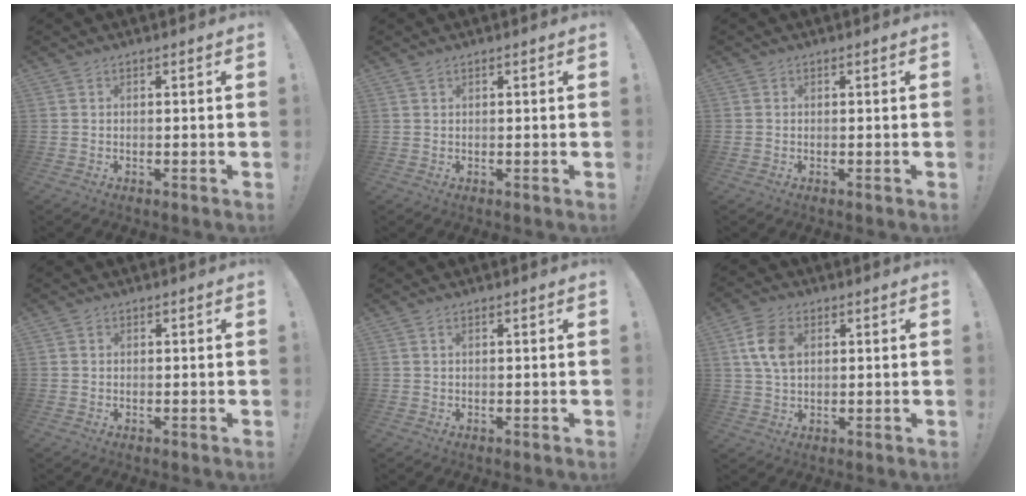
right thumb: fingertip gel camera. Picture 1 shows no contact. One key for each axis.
{"total": 0.8, "fx": 0.6, "fy": 0.3, "fz": 0.5, "tx": -0.009, "ty": 0.000, "tz": 0.011}
{"total": 0.0}
{"total": 0.7, "fx": 0.3, "fy": 0.6, "fz": -0.1, "tx": 0.007, "ty": -0.001, "tz": 0.005}
{"total": 0.6, "fx": 0.3, "fy": 0.2, "fz": 0.4, "tx": -0.008, "ty": 0.001, "tz": 0.006}
{"total": 9.5, "fx": 2.5, "fy": 6.6, "fz": 6.4, "tx": -0.122, "ty": 0.008, "tz": 0.050}